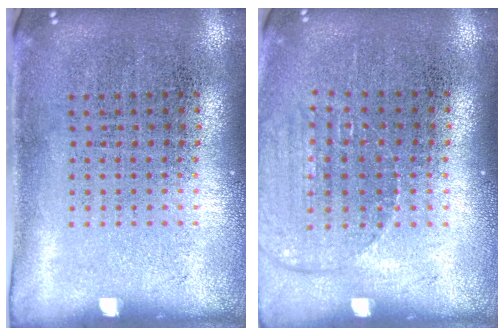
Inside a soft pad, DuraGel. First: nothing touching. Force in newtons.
{"total": 1.2, "press": 1.2, "slide": 0.2}